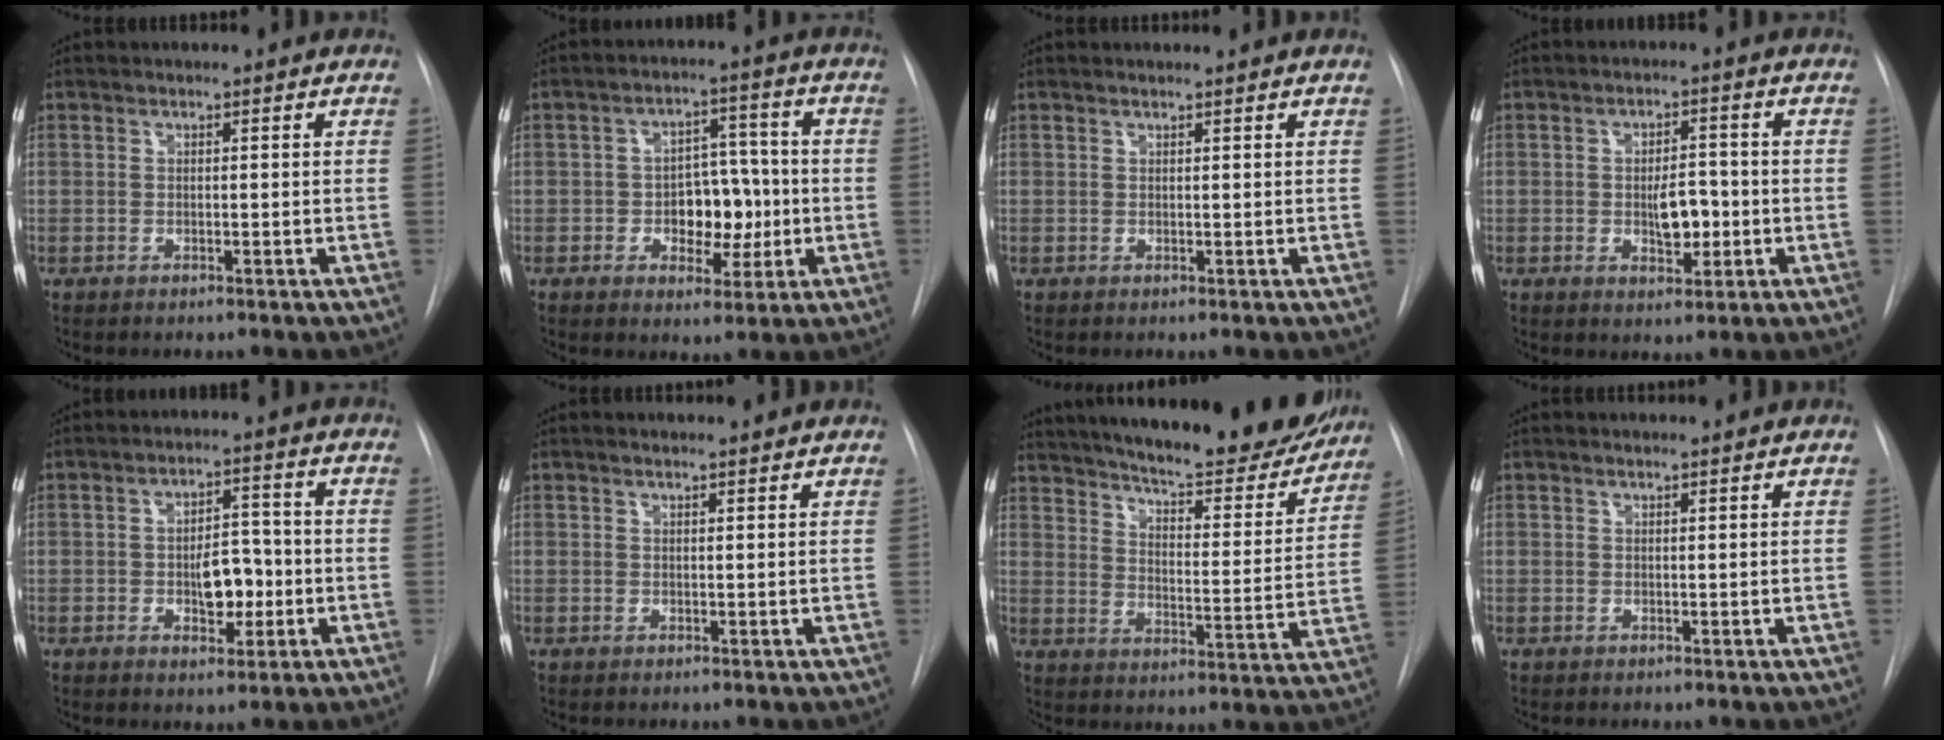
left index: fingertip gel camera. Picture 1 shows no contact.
{"total": 7.7, "force": [-1.2, 4.9, 5.9], "torque": [-0.079, 0.019, -0.013]}
{"total": 1.4, "force": [1.3, -0.1, 0.2], "torque": [-0.008, 0.010, 0.023]}
{"total": 5.0, "force": [-0.8, 2.3, 4.3], "torque": [-0.065, 0.000, -0.007]}
{"total": 6.0, "force": [-1.2, 3.2, 5.0], "torque": [-0.072, 0.009, -0.013]}
{"total": 3.4, "force": [3.3, 0.2, 0.9], "torque": [-0.018, 0.013, 0.040]}
{"total": 27.3, "force": [23.7, 5.3, 12.6], "torque": [-0.207, -0.043, 0.309]}
{"total": 2.3, "force": [2.2, -0.1, 0.5], "torque": [-0.010, 0.012, 0.030]}